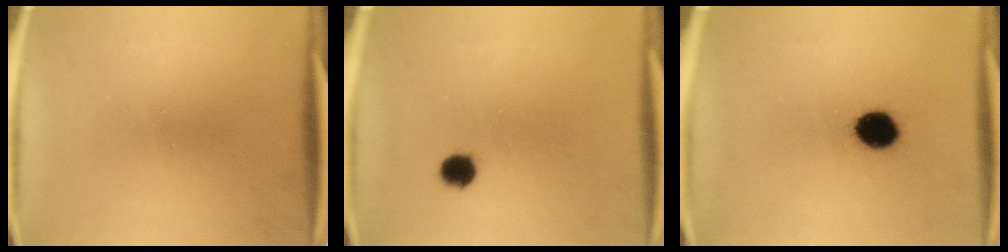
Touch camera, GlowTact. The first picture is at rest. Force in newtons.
{"total": 3.3}
{"total": 8.2}